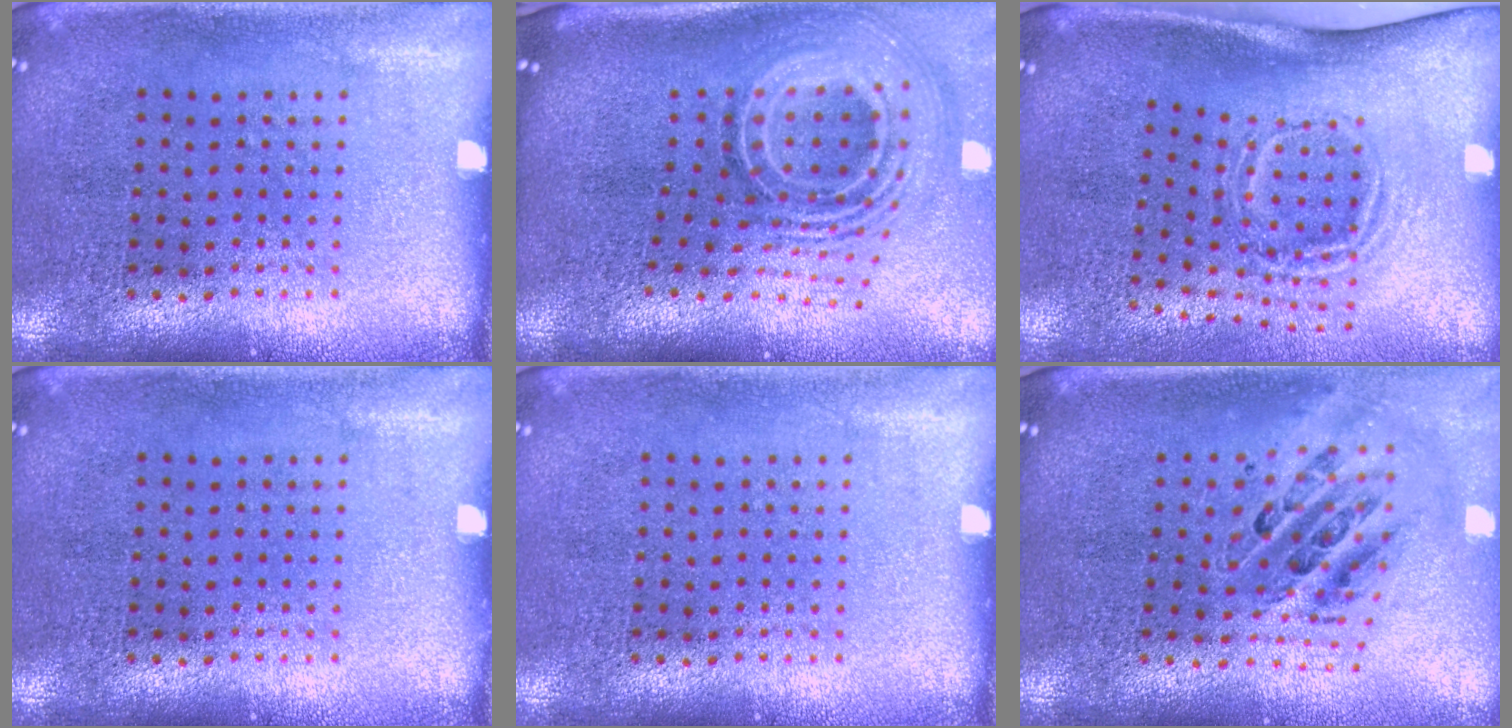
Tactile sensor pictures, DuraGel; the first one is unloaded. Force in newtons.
{"total": 2.6, "press": 1.7, "slide": 2.0}
{"total": 1.9, "press": 1.2, "slide": 1.4}
{"total": 0.0}
{"total": 0.0}
{"total": 1.4, "press": 1.2, "slide": 0.6}